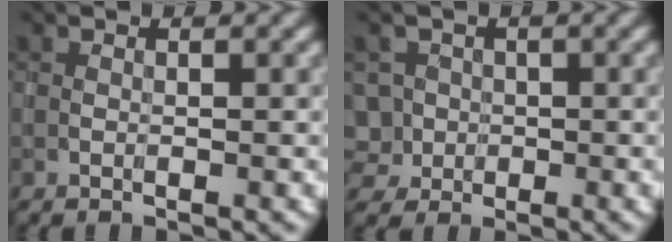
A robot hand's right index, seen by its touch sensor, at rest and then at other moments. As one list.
[{"total": 3.9, "force": [-1.3, 3.6, 0.8], "torque": [-0.004, 0.010, -0.027]}]